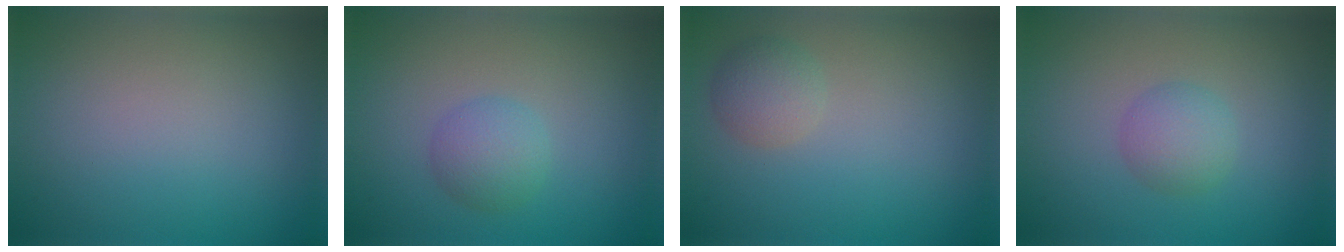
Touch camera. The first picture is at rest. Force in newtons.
{"total": 2.5, "press": 2.5, "slide": 0.1}
{"total": 2.1, "press": 2.1, "slide": 0.0}
{"total": 2.4, "press": 2.4, "slide": 0.1}